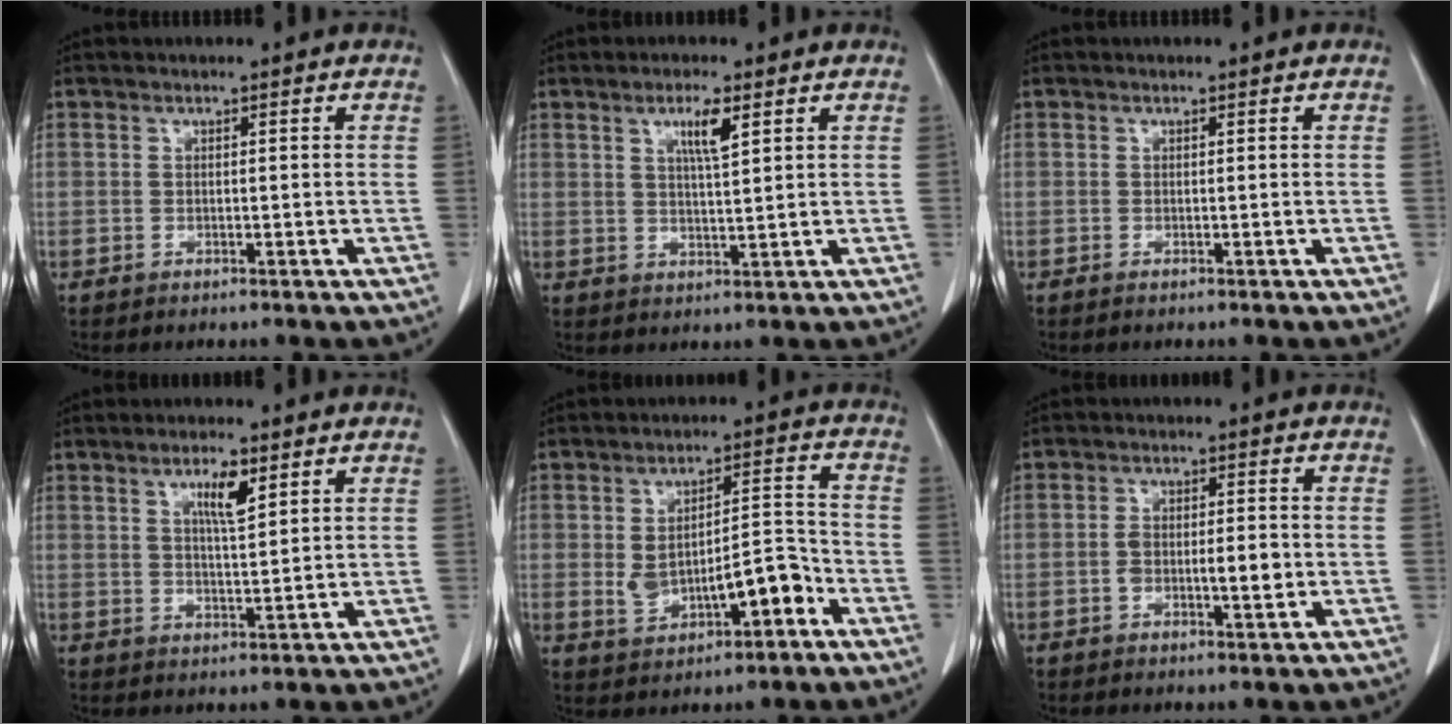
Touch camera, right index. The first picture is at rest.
{"total": 4.5, "force": [2.2, 0.4, 3.9], "torque": [-0.071, -0.002, 0.039]}
{"total": 0.0}
{"total": 5.0, "force": [2.6, 0.9, 4.2], "torque": [-0.076, -0.001, 0.044]}
{"total": 9.8, "force": [-2.7, 3.7, 8.6], "torque": [-0.145, 0.024, -0.030]}
{"total": 5.2, "force": [-1.0, 1.8, 4.8], "torque": [-0.087, 0.003, -0.013]}